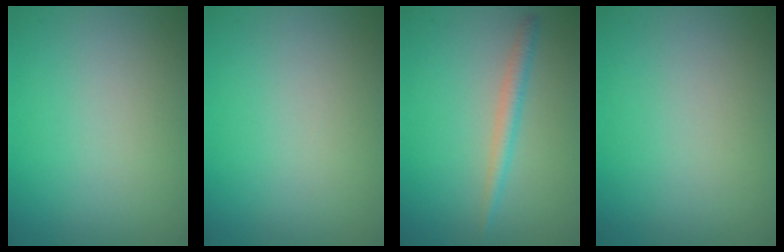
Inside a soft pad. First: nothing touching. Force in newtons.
{"total": 0.0}
{"total": 1.8, "press": 1.8, "slide": 0.0}
{"total": 0.0}